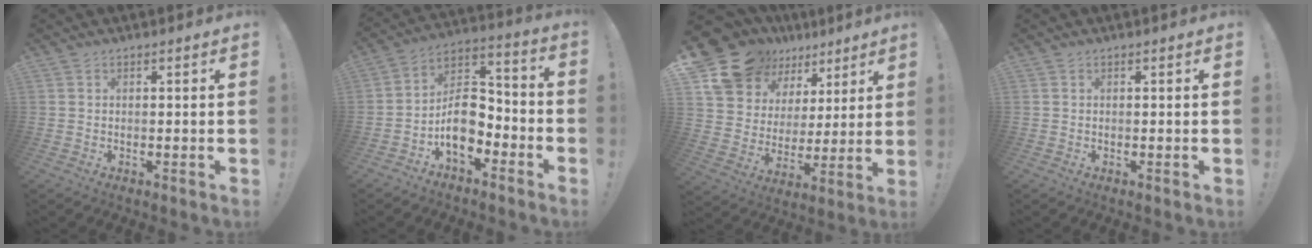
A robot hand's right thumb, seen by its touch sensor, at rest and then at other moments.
{"total": 12.3, "force": [-5.4, 8.2, 7.4], "torque": [-0.120, 0.031, -0.089]}
{"total": 17.1, "force": [12.3, 10.6, 5.4], "torque": [-0.104, -0.076, 0.249]}
{"total": 0.0}